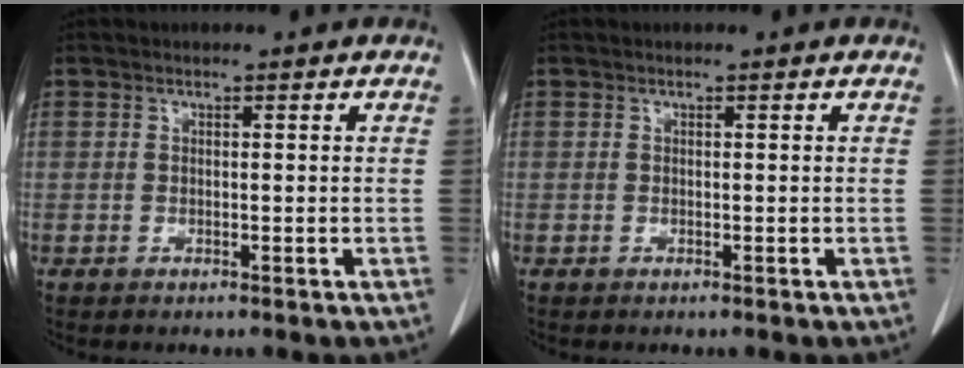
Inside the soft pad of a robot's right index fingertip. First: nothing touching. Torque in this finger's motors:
{"motor_torque": [0.00, -0.01, 0.00, 0.00]}